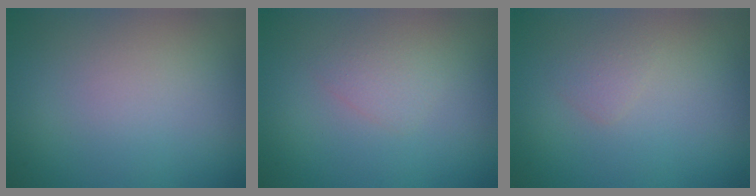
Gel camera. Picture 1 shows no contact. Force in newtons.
{"total": 1.1, "press": 1.1, "slide": 0.0}
{"total": 0.9, "press": 0.9, "slide": 0.0}